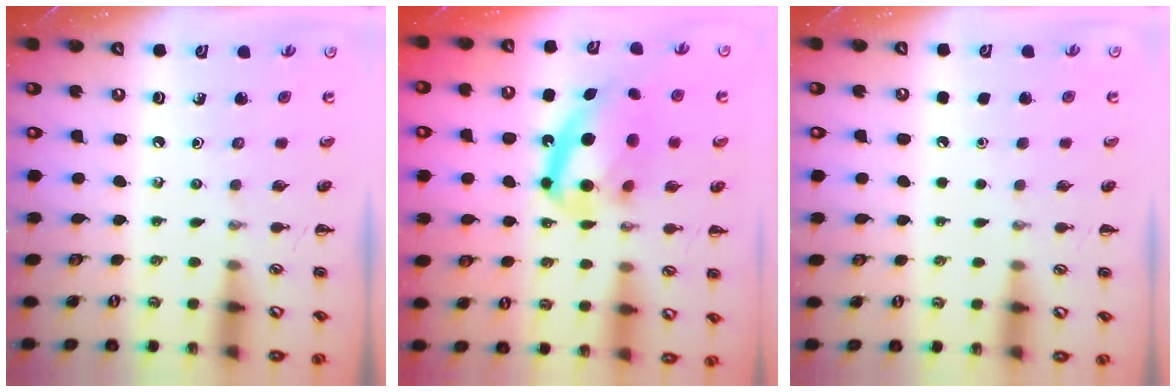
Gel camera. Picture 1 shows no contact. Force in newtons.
{"total": 16.0, "press": 15.5, "slide": 3.9}
{"total": 1.5, "press": 1.5, "slide": 0.1}